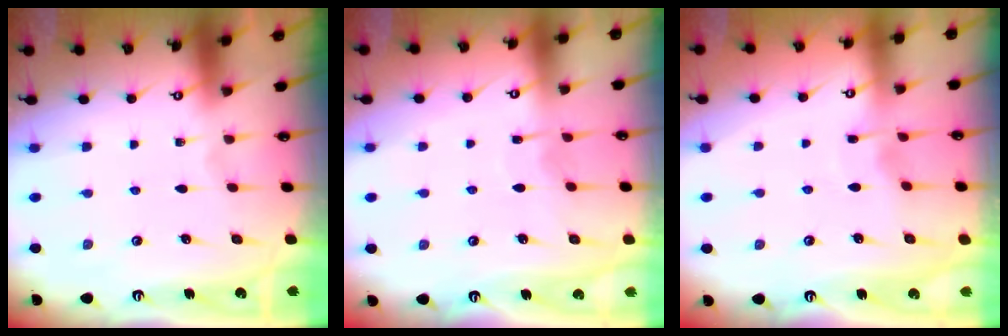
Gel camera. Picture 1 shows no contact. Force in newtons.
{"total": 5.7, "press": 5.6, "slide": 0.6}
{"total": 3.0, "press": 2.9, "slide": 0.4}